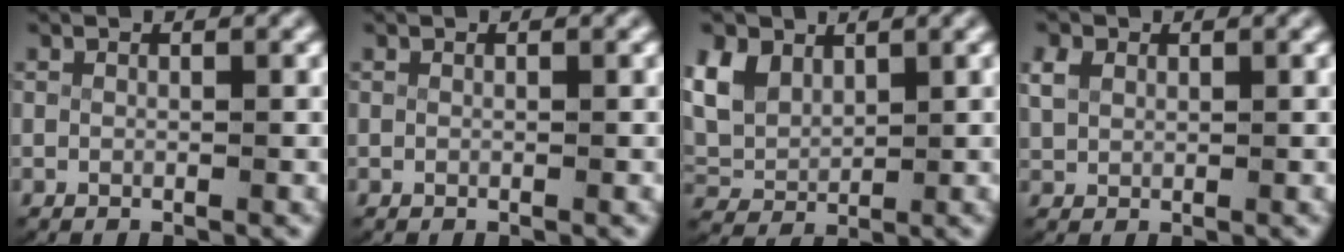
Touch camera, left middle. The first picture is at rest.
{"total": 0.0}
{"total": 5.0, "force": [1.7, 3.9, 2.6], "torque": [-0.089, -0.013, 0.043]}
{"total": 1.6, "force": [0.8, 1.2, 0.8], "torque": [-0.027, -0.004, 0.026]}